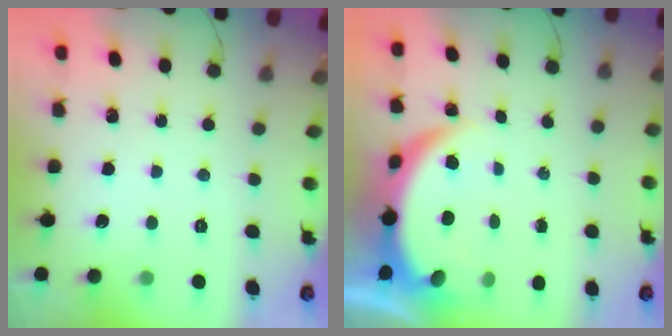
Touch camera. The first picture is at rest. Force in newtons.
{"total": 5.0, "press": 4.9, "slide": 0.5}